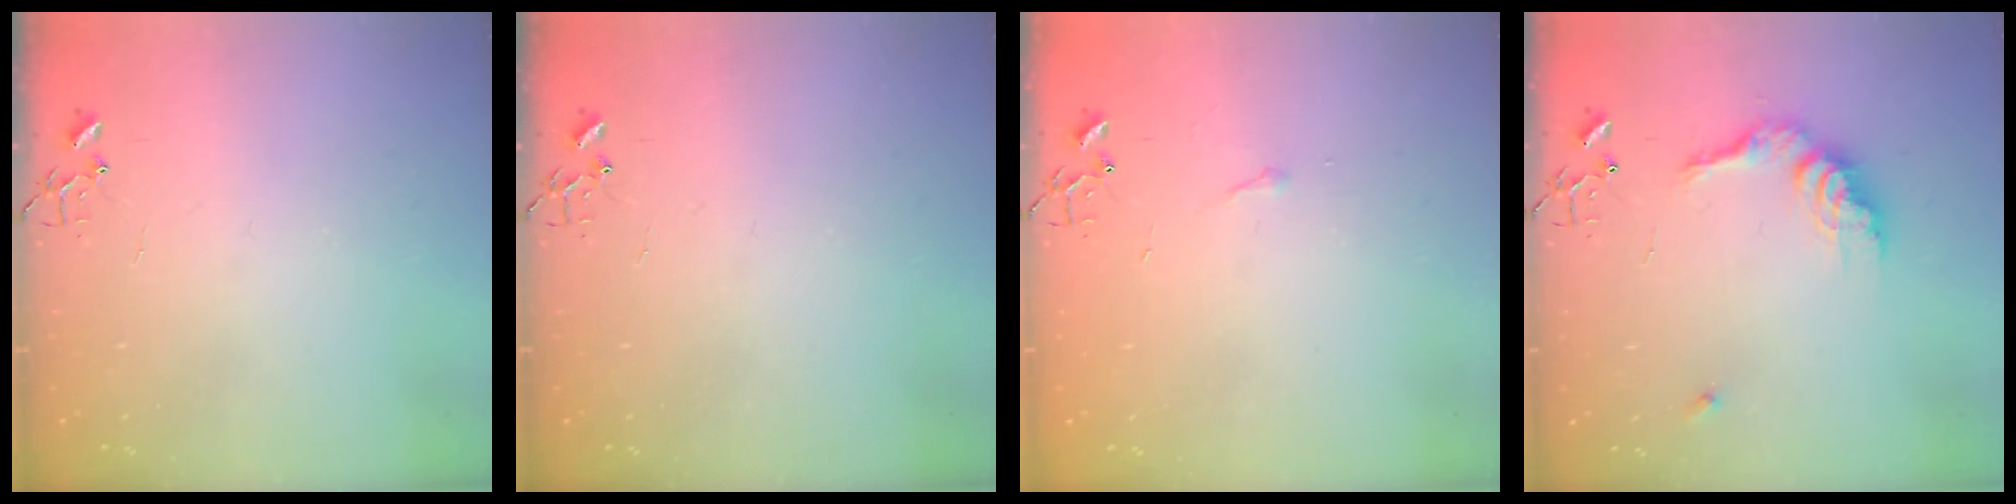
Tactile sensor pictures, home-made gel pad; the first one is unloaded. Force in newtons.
{"total": 0.0}
{"total": 2.9, "press": 2.9, "slide": 0.5}
{"total": 13.3, "press": 13.2, "slide": 1.1}